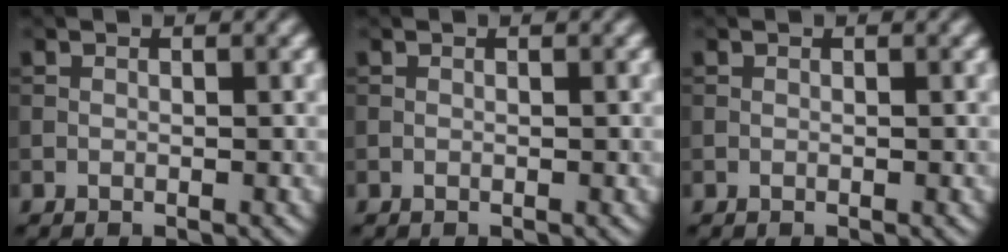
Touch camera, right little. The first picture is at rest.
{"total": 0.0}
{"total": 0.0}